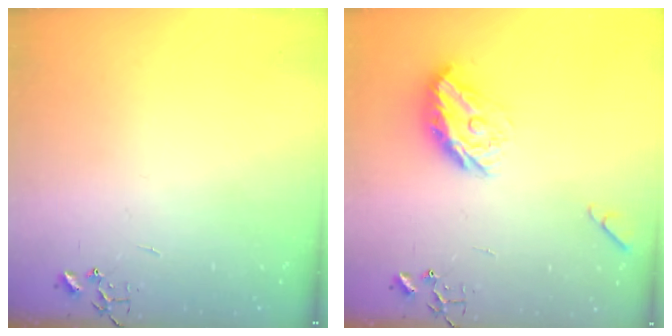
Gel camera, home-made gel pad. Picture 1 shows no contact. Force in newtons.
{"total": 13.5, "press": 13.4, "slide": 0.7}